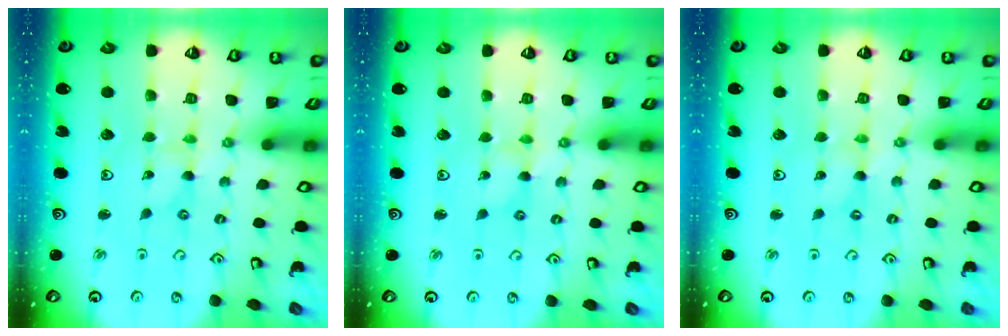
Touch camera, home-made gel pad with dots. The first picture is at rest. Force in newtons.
{"total": 0.0}
{"total": 0.0}